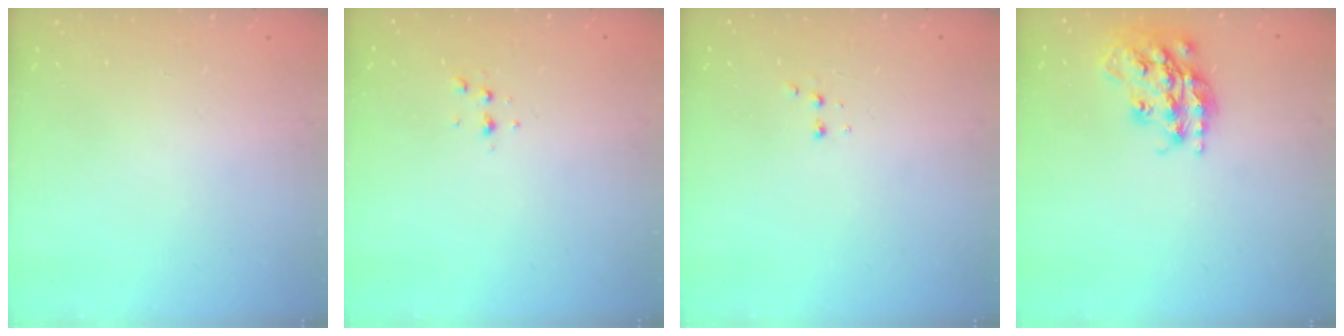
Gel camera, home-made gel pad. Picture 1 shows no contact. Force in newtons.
{"total": 3.7, "press": 3.2, "slide": 1.7}
{"total": 2.9, "press": 2.7, "slide": 1.0}
{"total": 18.3, "press": 18.3, "slide": 1.0}